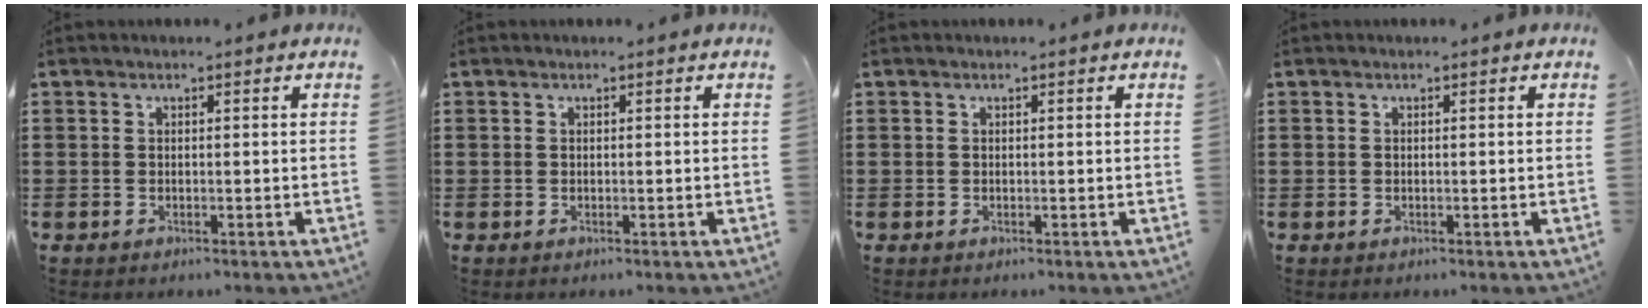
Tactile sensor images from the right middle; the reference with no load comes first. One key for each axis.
{"total": 0.0}
{"total": 0.0}
{"total": 0.0}